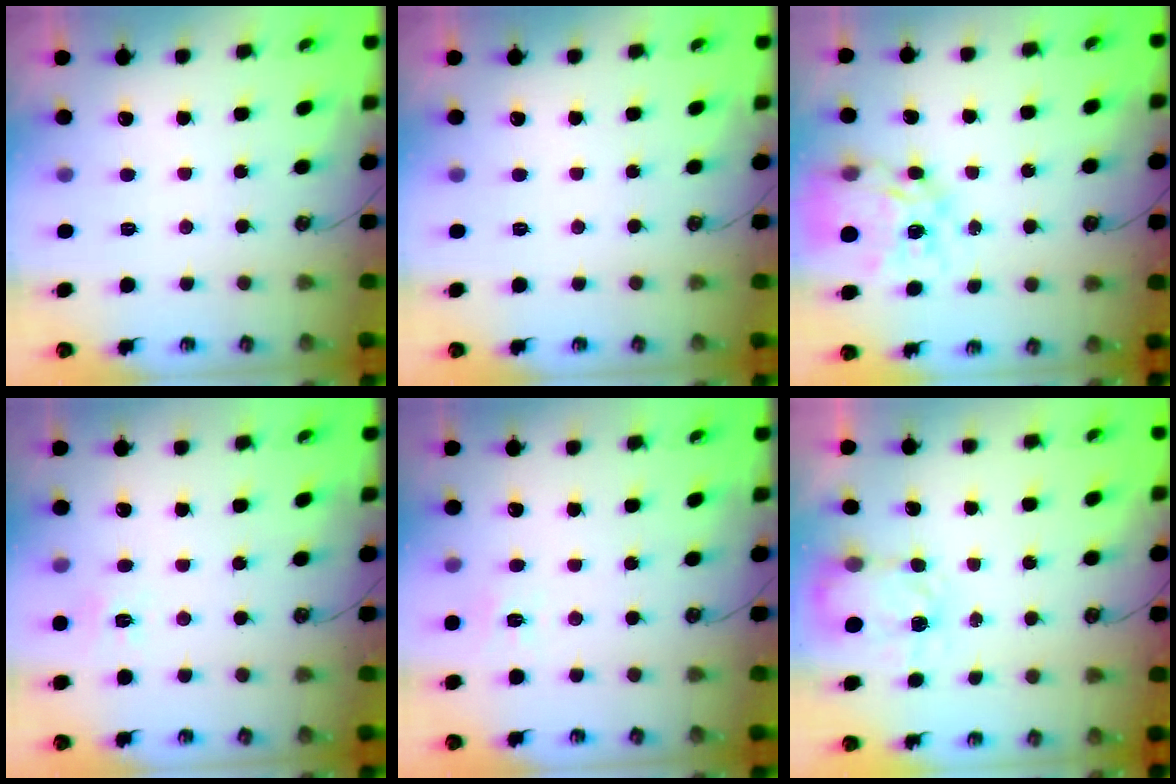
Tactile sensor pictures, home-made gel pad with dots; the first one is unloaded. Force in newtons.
{"total": 0.0}
{"total": 16.7, "press": 16.6, "slide": 1.7}
{"total": 5.9, "press": 5.9, "slide": 0.7}
{"total": 5.1, "press": 5.1, "slide": 0.6}
{"total": 4.0, "press": 3.9, "slide": 0.7}